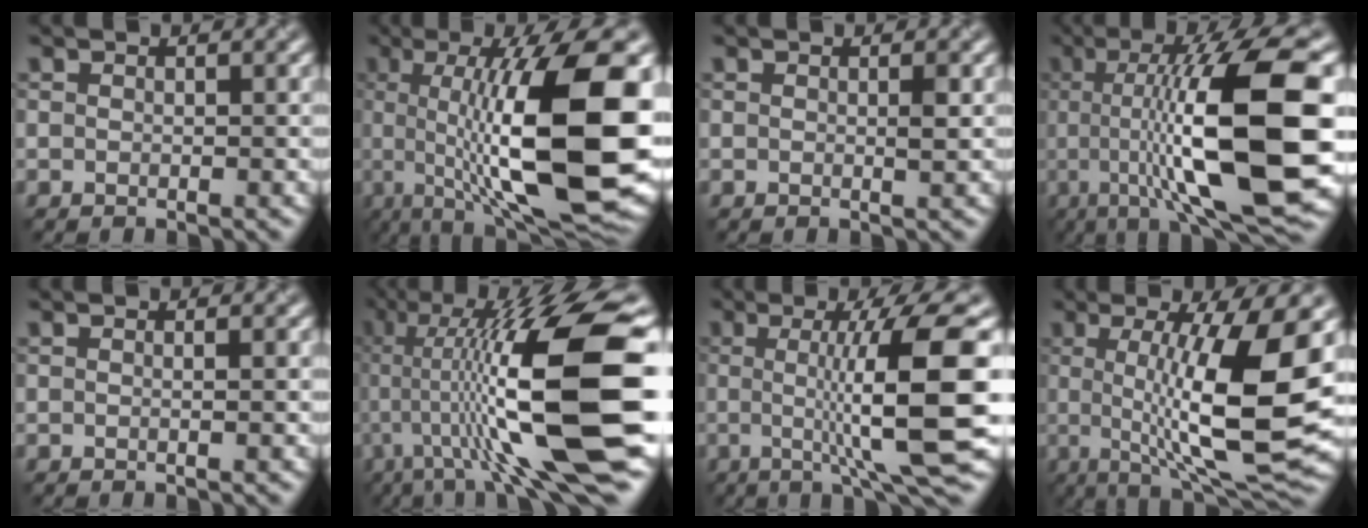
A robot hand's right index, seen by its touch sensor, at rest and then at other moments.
{"total": 16.3, "force": [0.0, 4.4, 15.7], "torque": [-0.217, 0.007, -0.005]}
{"total": 0.9, "force": [0.1, 0.0, 0.9], "torque": [-0.012, -0.001, 0.000]}
{"total": 15.1, "force": [-0.2, 3.6, 14.7], "torque": [-0.204, 0.007, -0.009]}
{"total": 1.1, "force": [0.2, 0.4, 1.0], "torque": [-0.009, 0.000, -0.004]}
{"total": 16.1, "force": [-0.5, 3.0, 15.9], "torque": [-0.257, 0.030, -0.007]}
{"total": 11.7, "force": [0.2, 2.1, 11.5], "torque": [-0.149, -0.004, 0.004]}
{"total": 13.1, "force": [0.3, 3.1, 12.7], "torque": [-0.178, -0.005, 0.006]}